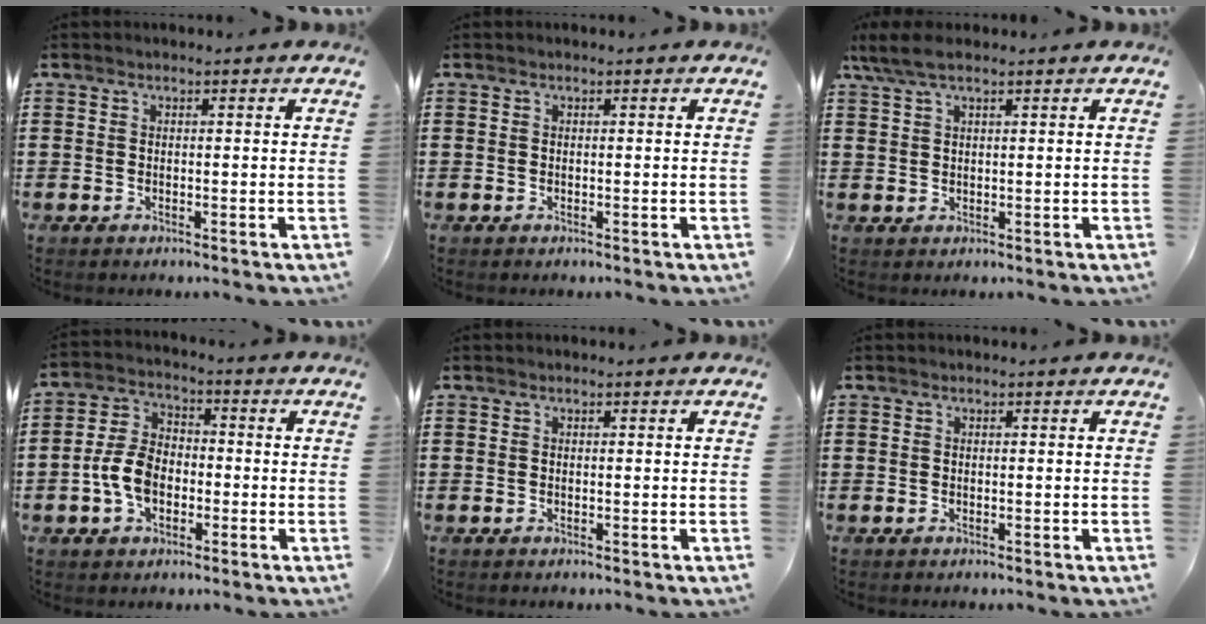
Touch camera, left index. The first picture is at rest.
{"total": 0.0}
{"total": 4.2, "force": [2.6, 1.1, 3.2], "torque": [-0.072, 0.004, 0.046]}
{"total": 7.2, "force": [-2.0, 4.8, 5.0], "torque": [-0.130, 0.001, -0.046]}
{"total": 0.0}
{"total": 0.0}